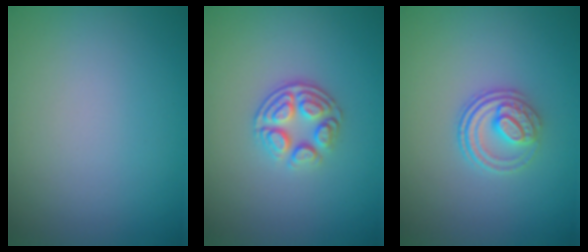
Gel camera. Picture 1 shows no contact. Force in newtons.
{"total": 3.2, "press": 2.6, "slide": 2.0}
{"total": 2.9, "press": 2.4, "slide": 1.6}